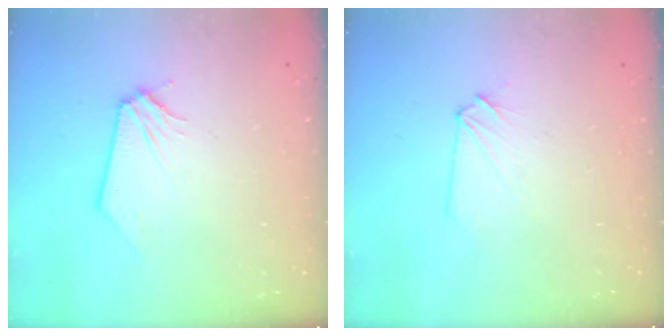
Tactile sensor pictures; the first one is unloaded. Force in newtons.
{"total": 2.5, "press": 2.4, "slide": 0.4}